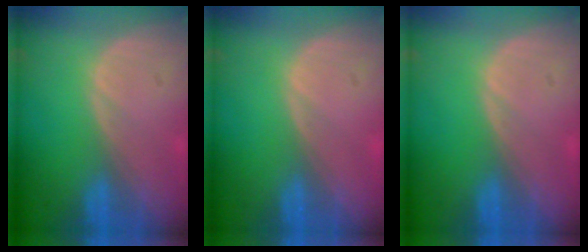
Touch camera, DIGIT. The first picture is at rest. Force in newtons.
{"total": 0.0}
{"total": 0.0}